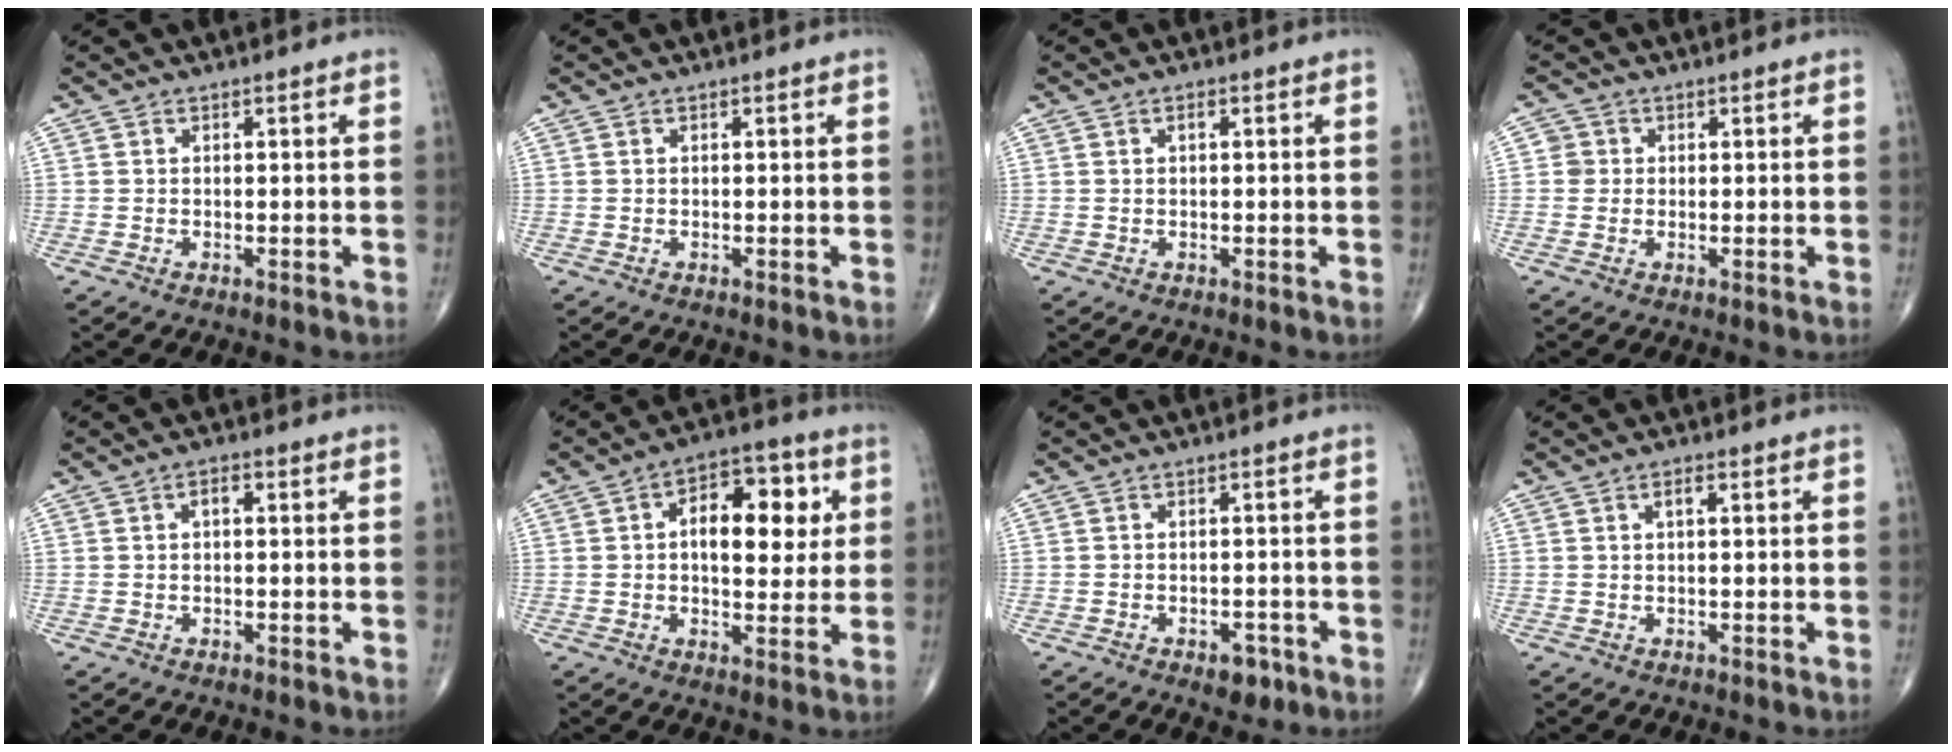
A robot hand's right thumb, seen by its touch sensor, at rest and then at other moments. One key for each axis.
{"total": 0.0}
{"total": 0.9, "fx": 0.3, "fy": 0.4, "fz": 0.8, "tx": -0.014, "ty": 0.003, "tz": 0.003}
{"total": 2.2, "fx": 0.2, "fy": 2.2, "fz": 0.2, "tx": 0.013, "ty": 0.006, "tz": -0.001}
{"total": 1.9, "fx": 0.3, "fy": 1.0, "fz": 1.6, "tx": -0.025, "ty": 0.008, "tz": 0.002}
{"total": 13.0, "fx": 2.4, "fy": 7.2, "fz": 10.6, "tx": -0.119, "ty": 0.011, "tz": 0.029}
{"total": 3.7, "fx": -2.1, "fy": 2.1, "fz": 2.3, "tx": -0.018, "ty": 0.009, "tz": -0.024}
{"total": 1.7, "fx": 0.5, "fy": 0.6, "fz": 1.4, "tx": -0.027, "ty": 0.004, "tz": 0.009}